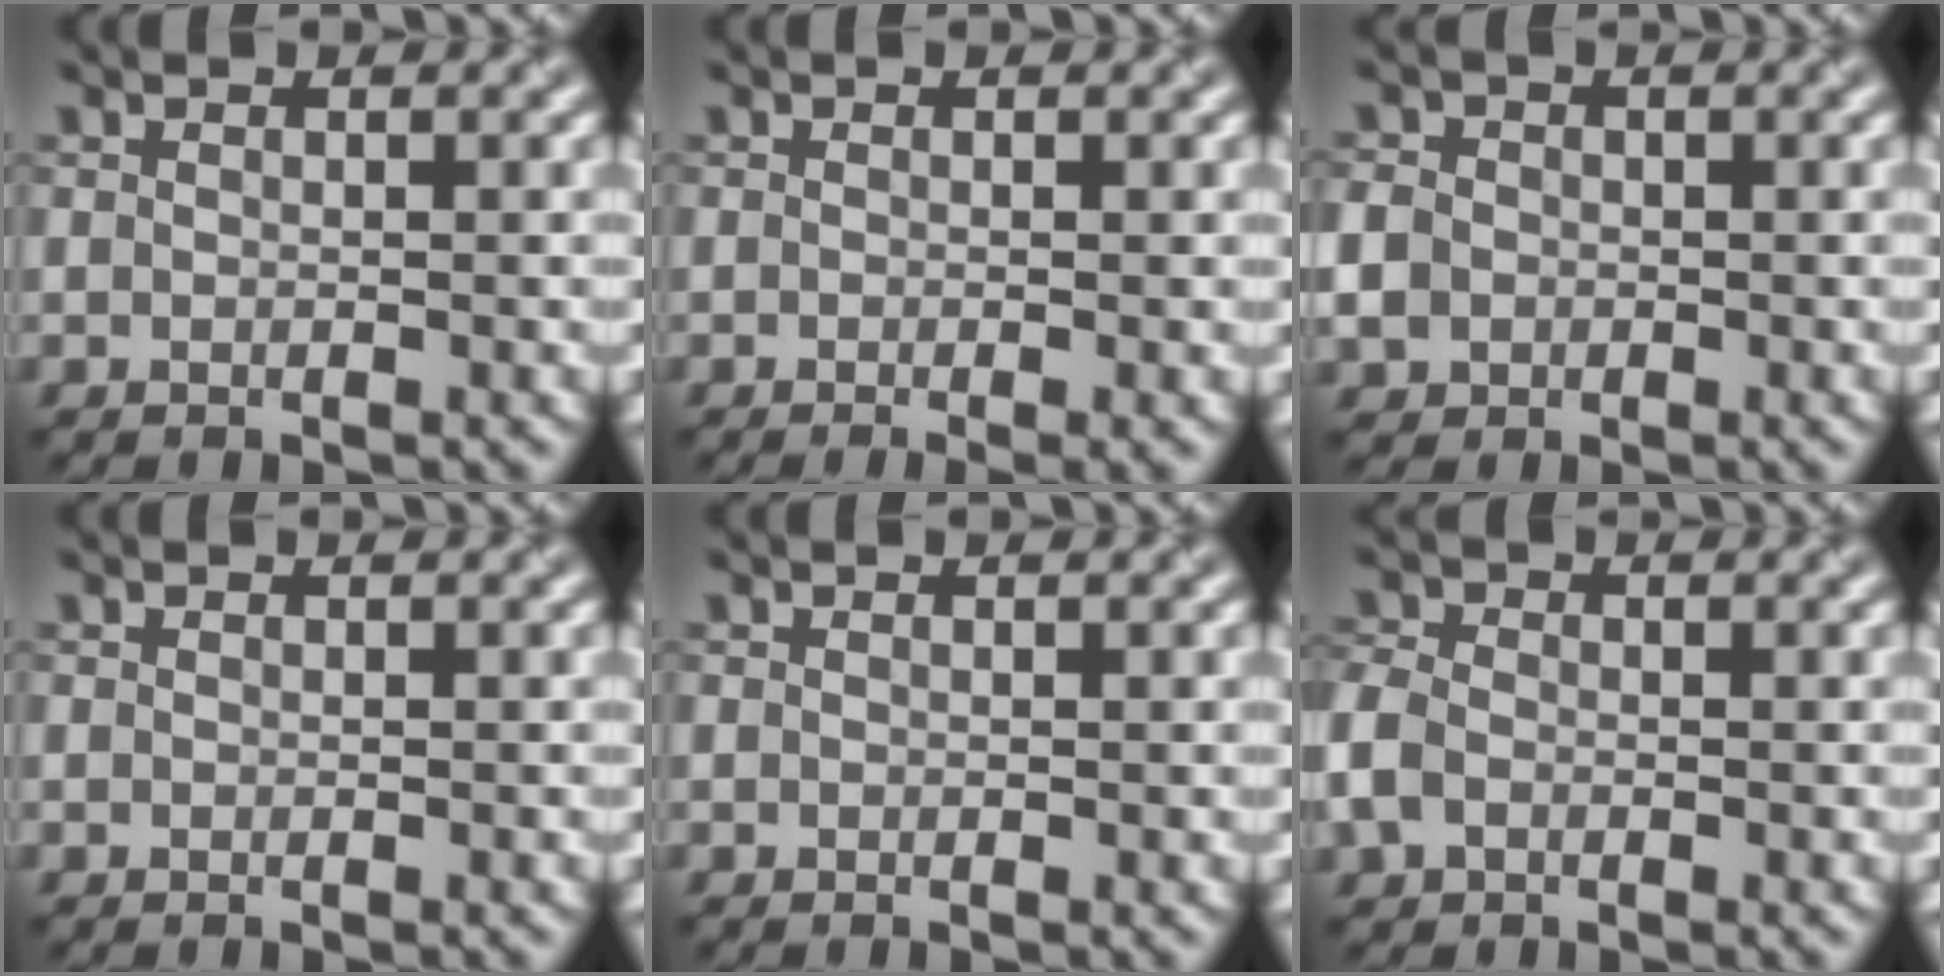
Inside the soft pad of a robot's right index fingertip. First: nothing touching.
{"total": 1.8, "force": [-0.5, 0.5, 1.7], "torque": [-0.017, -0.010, -0.008]}
{"total": 3.3, "force": [-0.7, 3.0, 1.3], "torque": [-0.024, 0.000, -0.023]}
{"total": 0.0}
{"total": 0.0}
{"total": 3.0, "force": [-1.0, 2.2, 1.7], "torque": [-0.047, 0.002, -0.033]}